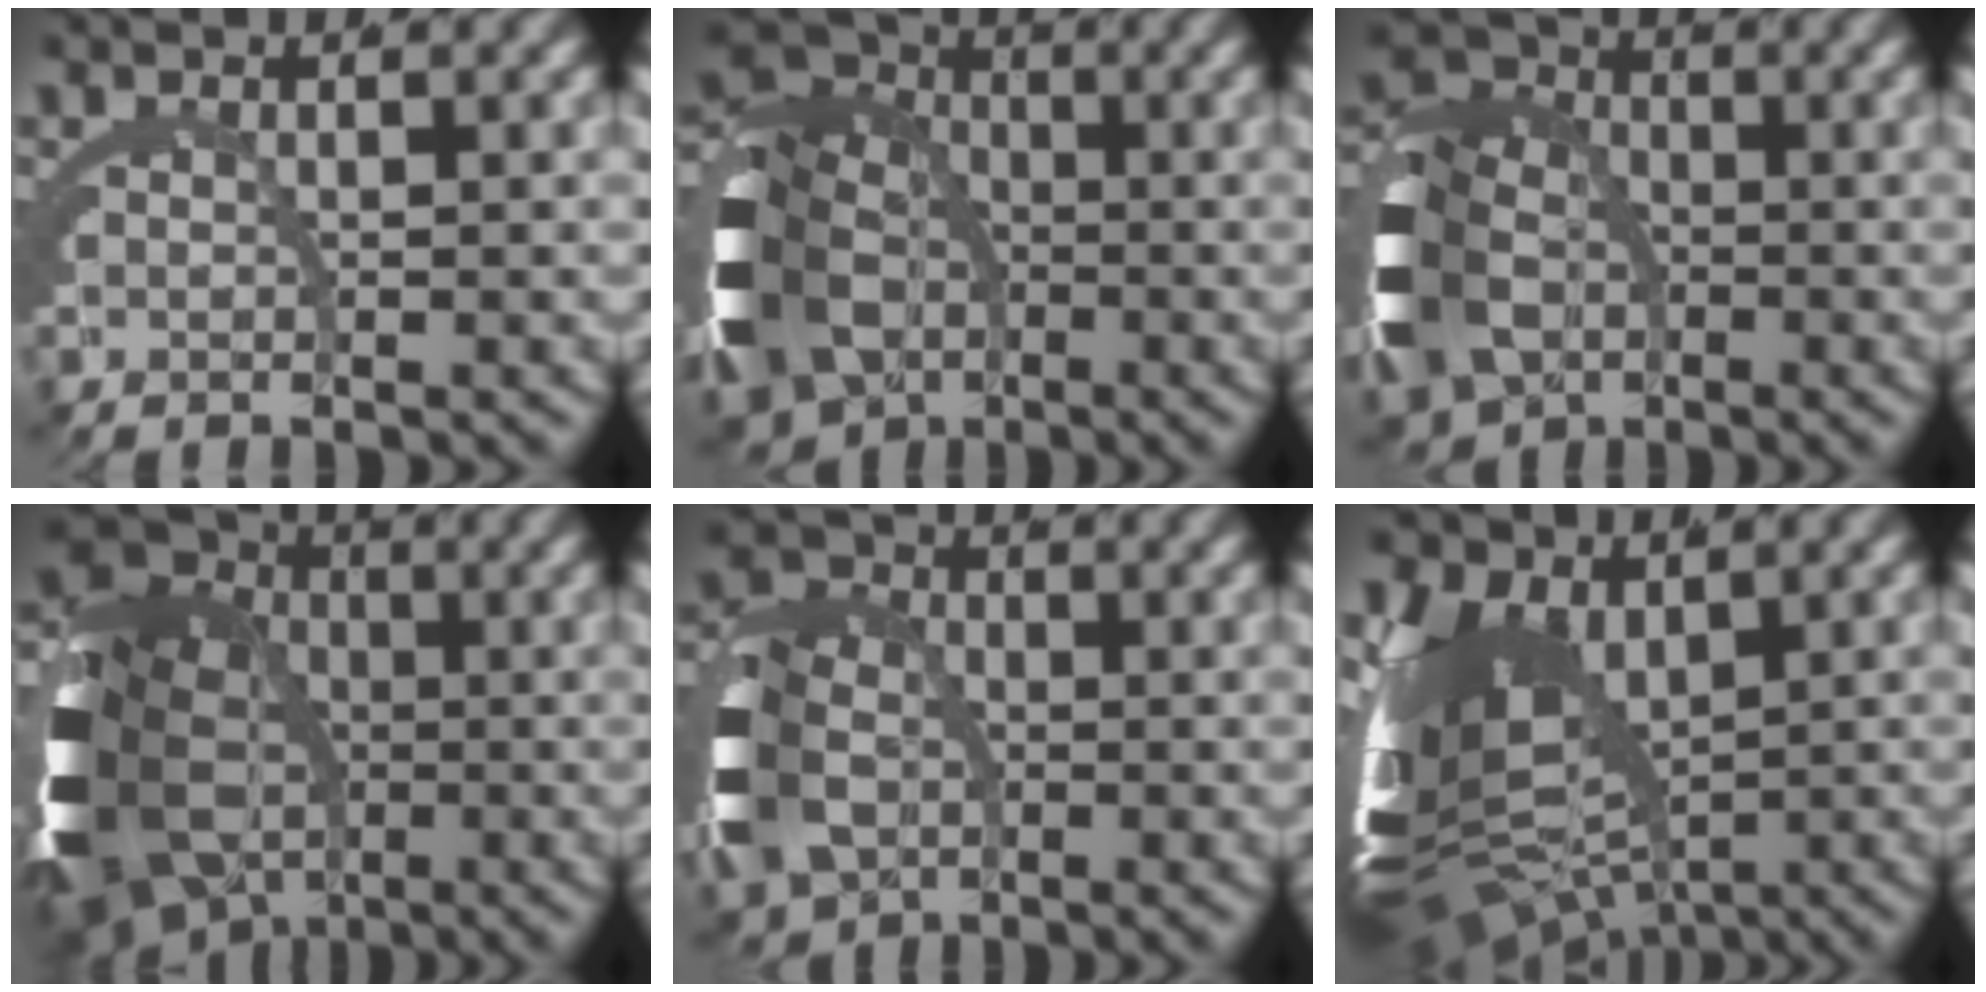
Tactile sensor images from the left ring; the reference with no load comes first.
{"total": 12.4, "force": [-3.1, 8.8, 8.1], "torque": [-0.144, -0.036, -0.040]}
{"total": 10.3, "force": [-2.2, 7.9, 6.3], "torque": [-0.114, -0.026, -0.029]}
{"total": 14.7, "force": [-2.3, 10.4, 10.2], "torque": [-0.180, -0.045, -0.026]}
{"total": 7.3, "force": [-1.7, 5.6, 4.3], "torque": [-0.097, -0.028, -0.017]}
{"total": 13.4, "force": [-2.2, 8.3, 10.3], "torque": [-0.223, -0.054, -0.010]}